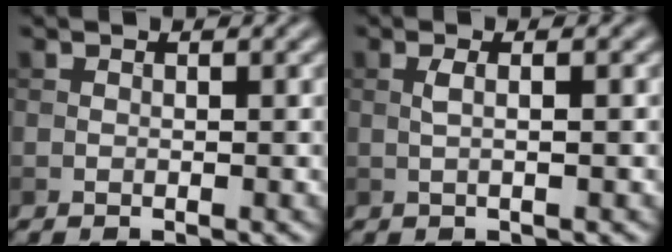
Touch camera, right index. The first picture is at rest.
{"total": 1.7, "force": [0.1, 0.3, 1.6], "torque": [-0.030, 0.005, 0.000]}